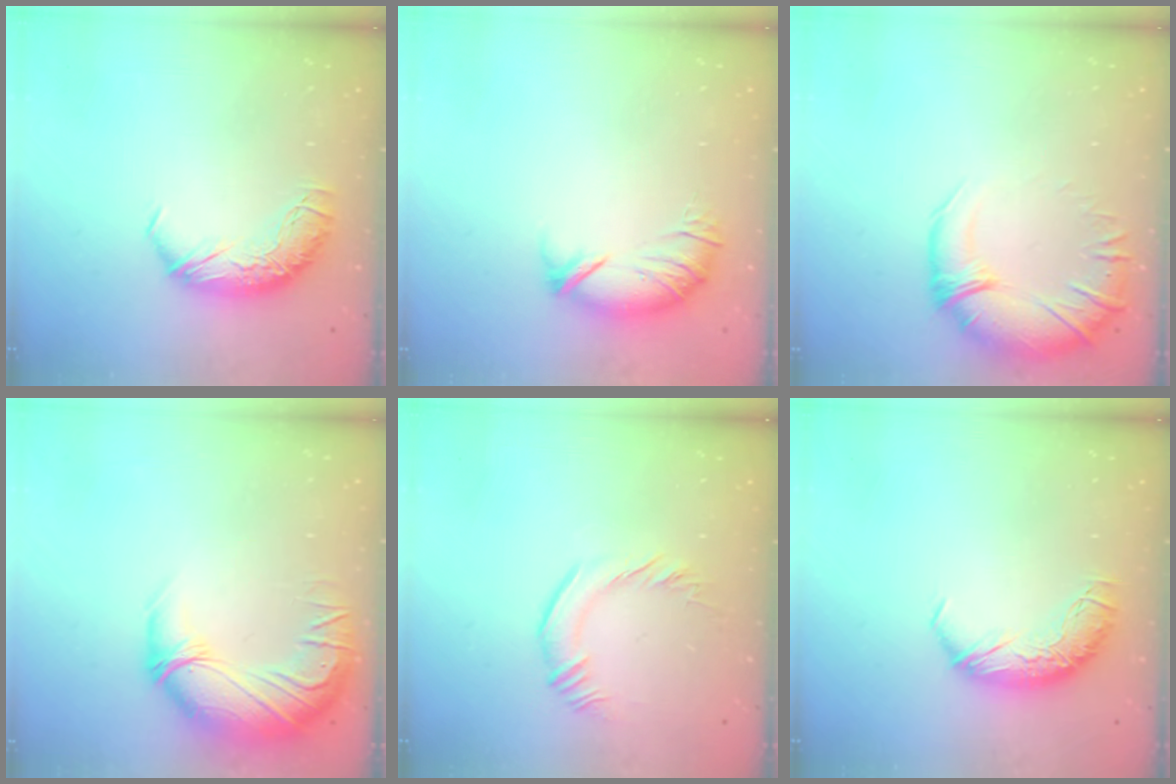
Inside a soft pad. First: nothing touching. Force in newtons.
{"total": 3.7, "press": 3.2, "slide": 1.8}
{"total": 2.8, "press": 0.5, "slide": 2.8}
{"total": 3.8, "press": 2.3, "slide": 3.0}
{"total": 0.9, "press": 0.6, "slide": 0.7}
{"total": 0.0}